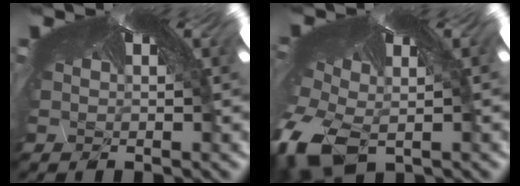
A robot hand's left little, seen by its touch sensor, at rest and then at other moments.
{"total": 7.4, "force": [-6.7, 2.7, 1.7], "torque": [-0.111, -0.089, -0.088]}